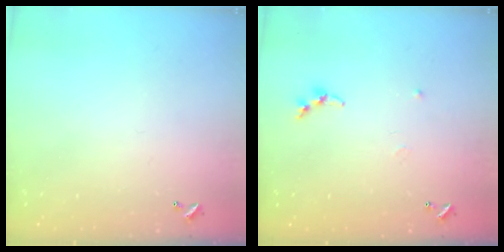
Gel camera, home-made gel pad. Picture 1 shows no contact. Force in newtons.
{"total": 7.4, "press": 7.3, "slide": 0.9}